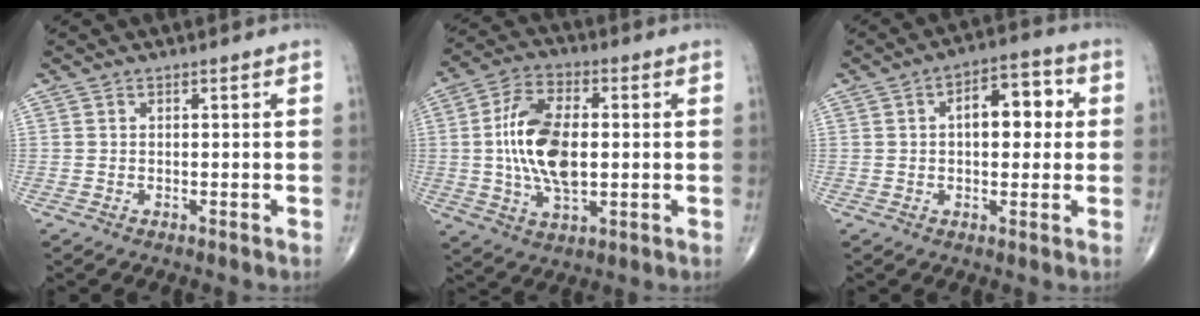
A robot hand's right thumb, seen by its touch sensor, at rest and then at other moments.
{"total": 14.4, "force": [0.3, 7.4, 12.4], "torque": [-0.232, 0.007, 0.005]}
{"total": 9.3, "force": [1.5, 5.0, 7.7], "torque": [-0.083, 0.020, 0.016]}